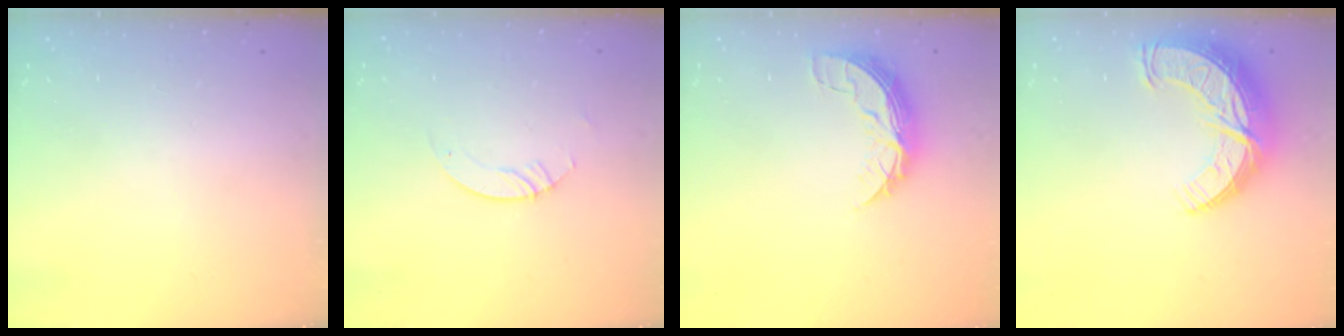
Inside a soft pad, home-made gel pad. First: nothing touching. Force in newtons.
{"total": 2.1, "press": 2.1, "slide": 0.2}
{"total": 7.9, "press": 7.9, "slide": 0.6}
{"total": 13.4, "press": 13.4, "slide": 1.0}